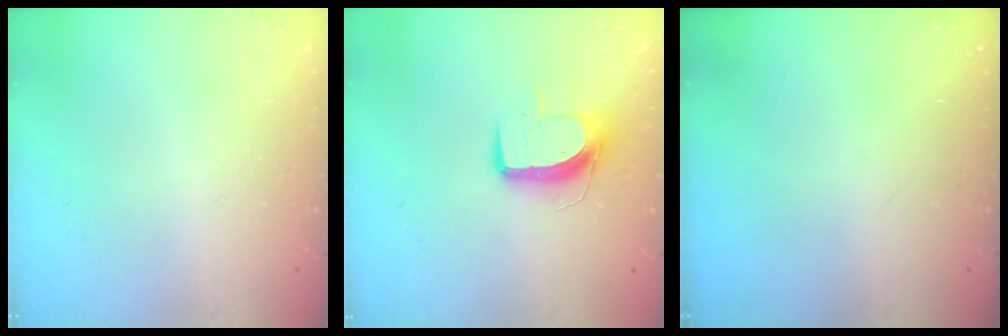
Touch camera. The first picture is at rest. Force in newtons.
{"total": 8.9, "press": 8.9, "slide": 0.7}
{"total": 0.0}